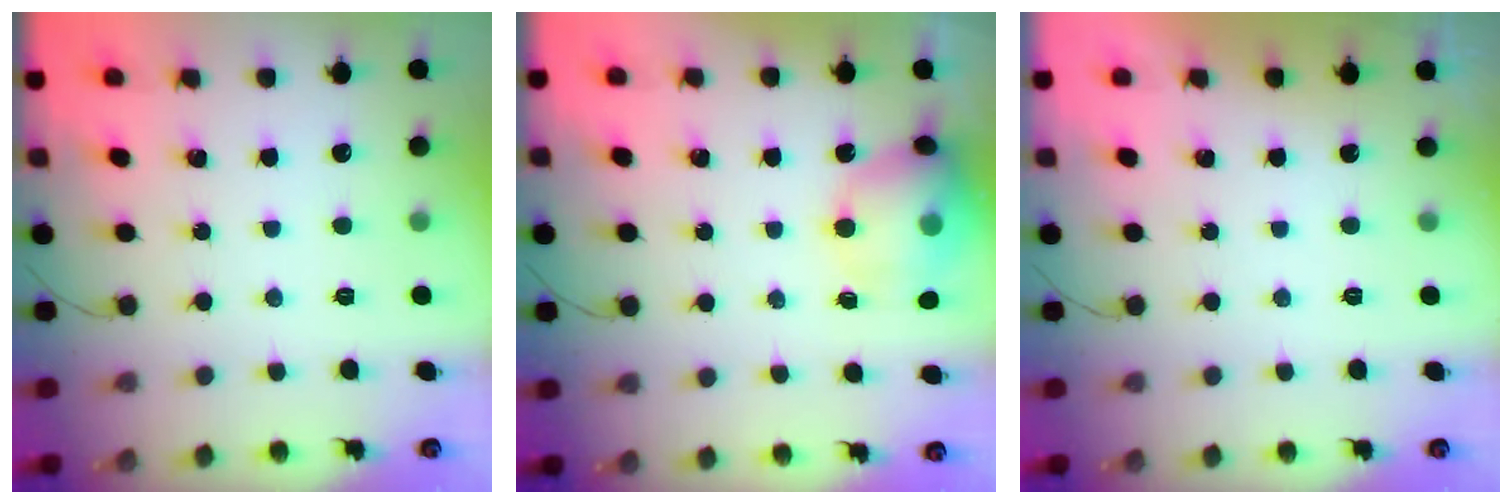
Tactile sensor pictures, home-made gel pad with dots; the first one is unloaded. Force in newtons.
{"total": 15.7, "press": 15.5, "slide": 2.6}
{"total": 0.0}